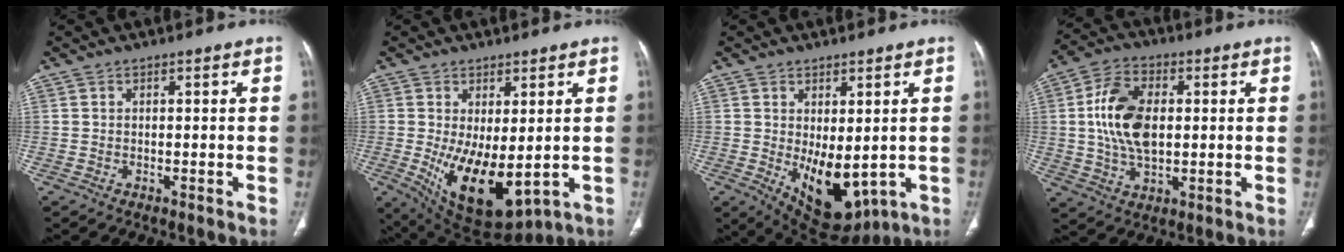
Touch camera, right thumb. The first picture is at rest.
{"total": 12.7, "force": [-1.4, 5.9, 11.1], "torque": [-0.180, -0.027, 0.005]}
{"total": 11.7, "force": [-1.2, 6.2, 9.8], "torque": [-0.127, -0.018, 0.012]}
{"total": 12.8, "force": [1.2, 7.7, 10.1], "torque": [-0.185, 0.006, 0.023]}